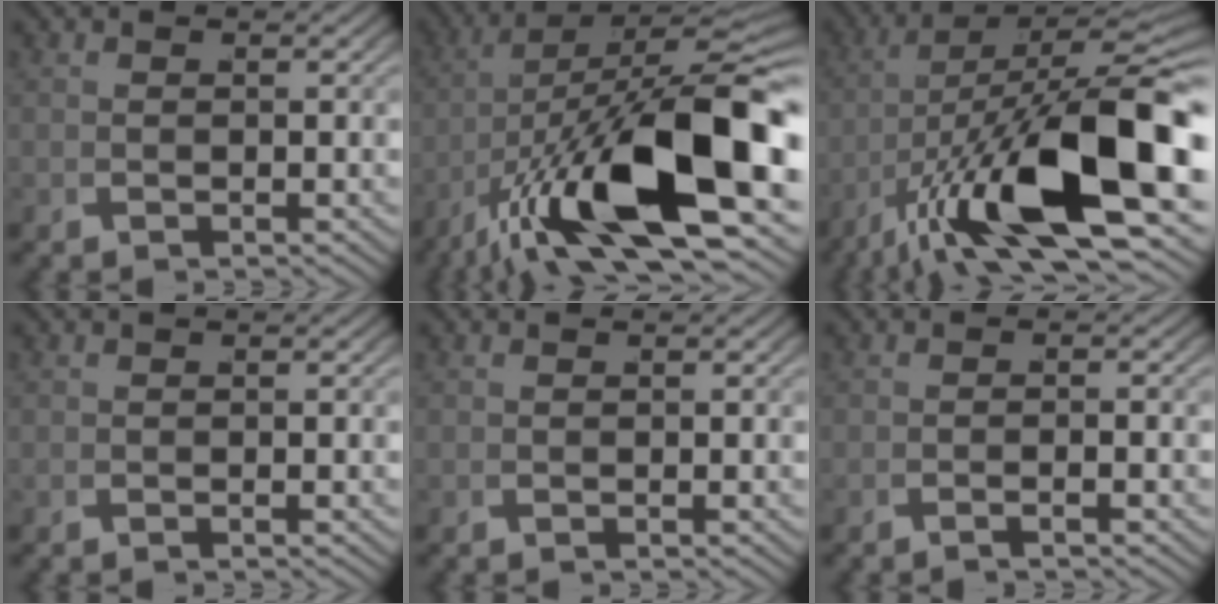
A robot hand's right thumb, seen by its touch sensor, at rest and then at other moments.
{"total": 17.2, "force": [-1.7, 7.8, 15.2], "torque": [-0.269, -0.037, 0.000]}
{"total": 15.6, "force": [-1.6, 6.8, 14.0], "torque": [-0.249, -0.033, 0.000]}
{"total": 0.0}
{"total": 0.0}
{"total": 0.7, "force": [-0.6, -0.3, 0.3], "torque": [-0.004, 0.008, -0.015]}